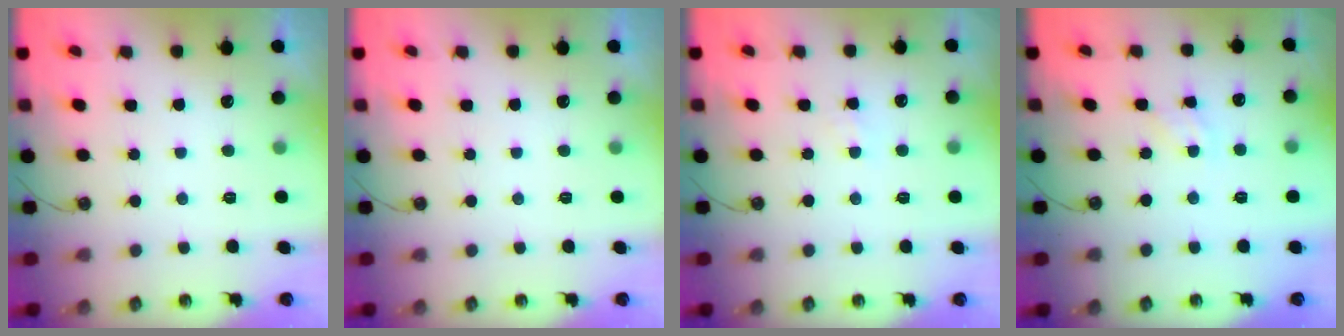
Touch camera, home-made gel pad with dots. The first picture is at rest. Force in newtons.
{"total": 0.0}
{"total": 4.0, "press": 3.9, "slide": 0.6}
{"total": 1.6, "press": 1.6, "slide": 0.2}